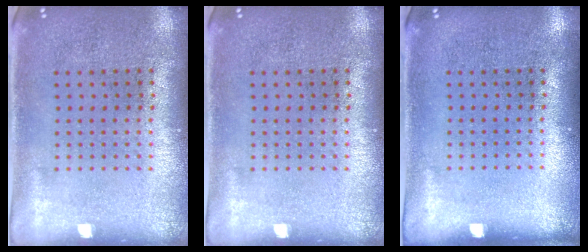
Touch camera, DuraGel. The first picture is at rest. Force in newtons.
{"total": 0.0}
{"total": 0.0}